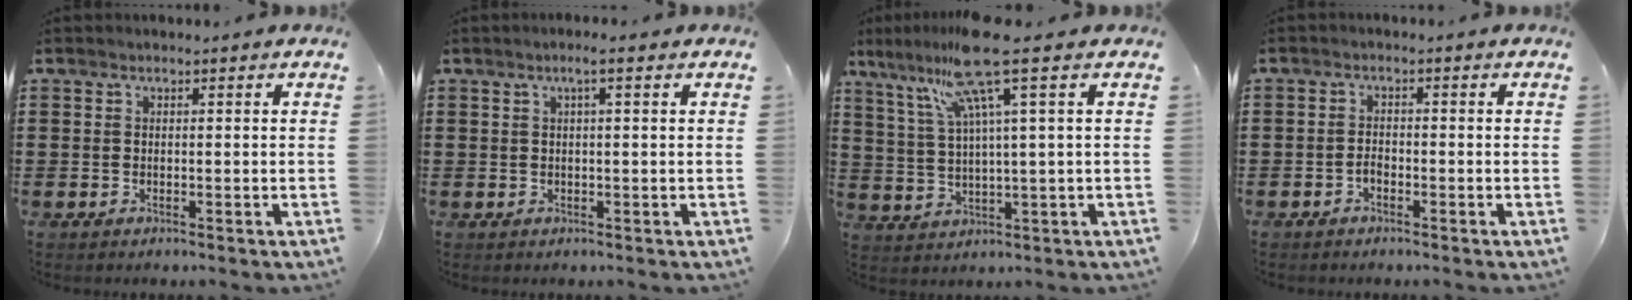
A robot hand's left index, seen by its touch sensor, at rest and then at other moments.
{"total": 1.5, "force": [0.5, -0.2, 1.5], "torque": [-0.028, 0.001, 0.007]}
{"total": 10.3, "force": [5.5, -0.2, 8.7], "torque": [-0.205, -0.019, 0.086]}
{"total": 1.4, "force": [-1.0, 0.6, 0.8], "torque": [-0.020, 0.003, -0.020]}